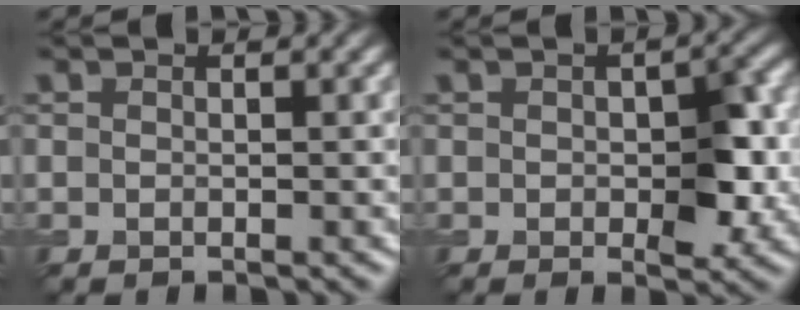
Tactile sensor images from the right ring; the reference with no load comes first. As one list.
[{"total": 4.4, "force": [-0.2, 2.3, 3.8], "torque": [-0.053, -0.004, 0.001]}]